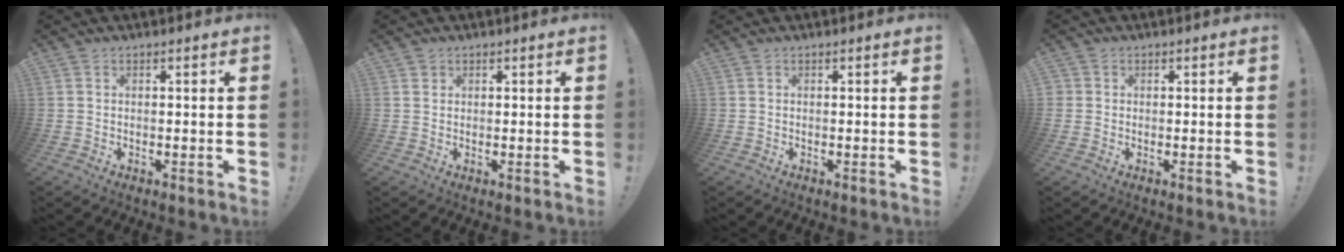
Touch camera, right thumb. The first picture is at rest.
{"total": 1.3, "force": [0.8, 1.0, 0.1], "torque": [0.003, -0.001, 0.014]}
{"total": 0.0}
{"total": 1.4, "force": [0.1, 1.4, 0.2], "torque": [-0.006, 0.003, 0.002]}